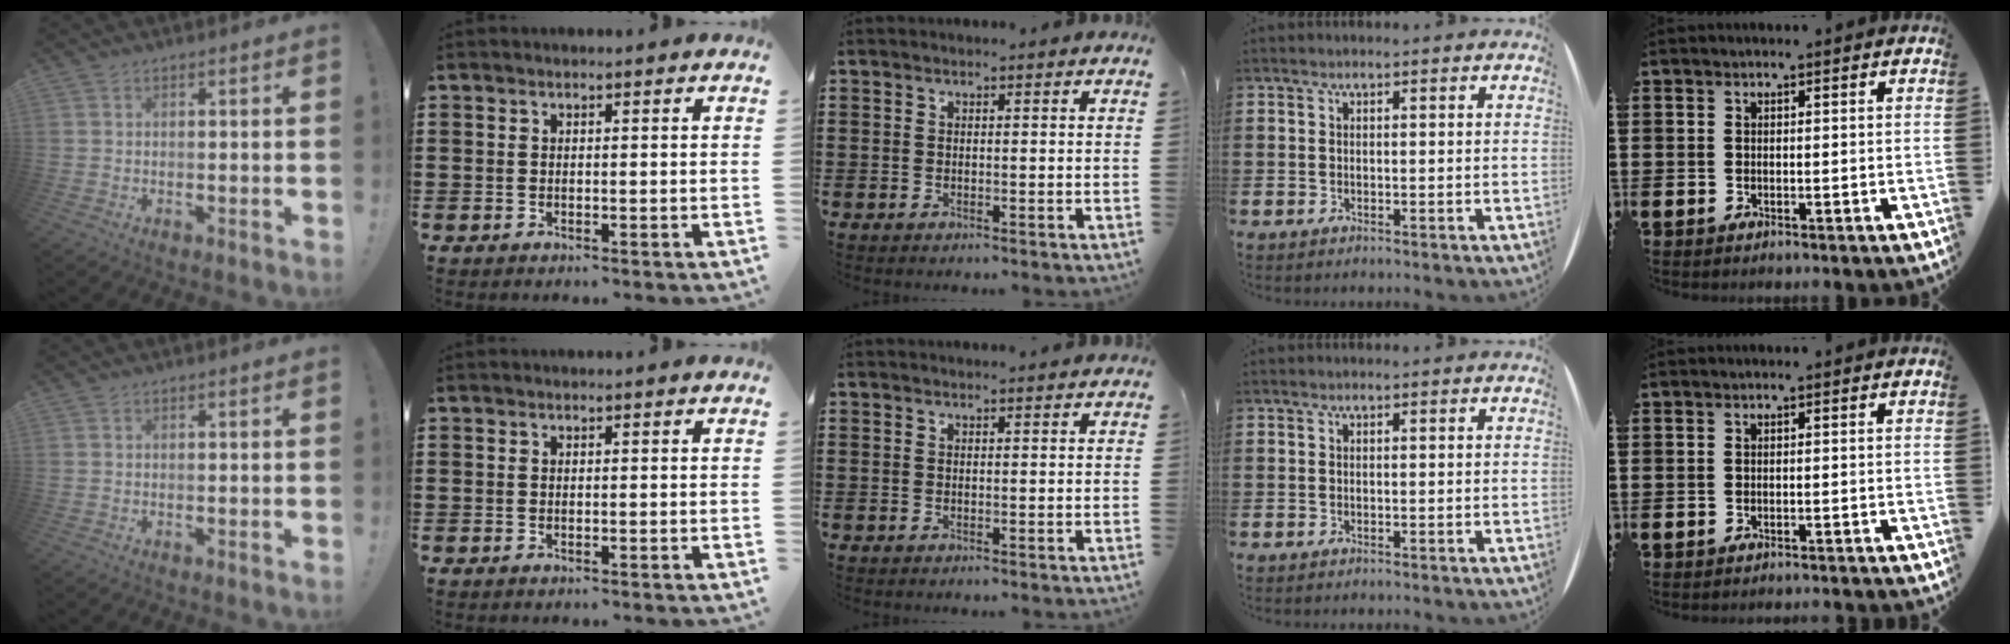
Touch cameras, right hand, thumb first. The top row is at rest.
{"middle": {"total": 0.7, "force": [0.7, 0.0, 0.1], "torque": [-0.003, -0.003, 0.014]}}